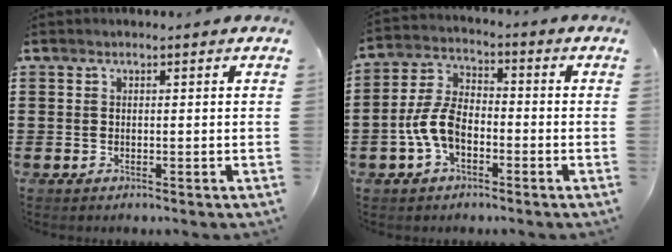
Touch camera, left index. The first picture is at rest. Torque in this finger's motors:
{"motor_torque": [1.21, 0.93, 0.34, 0.16]}